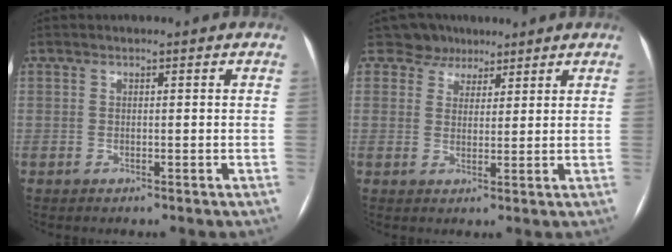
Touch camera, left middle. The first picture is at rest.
{"total": 4.5, "force": [3.4, 3.0, -0.3], "torque": [0.012, 0.007, 0.051]}